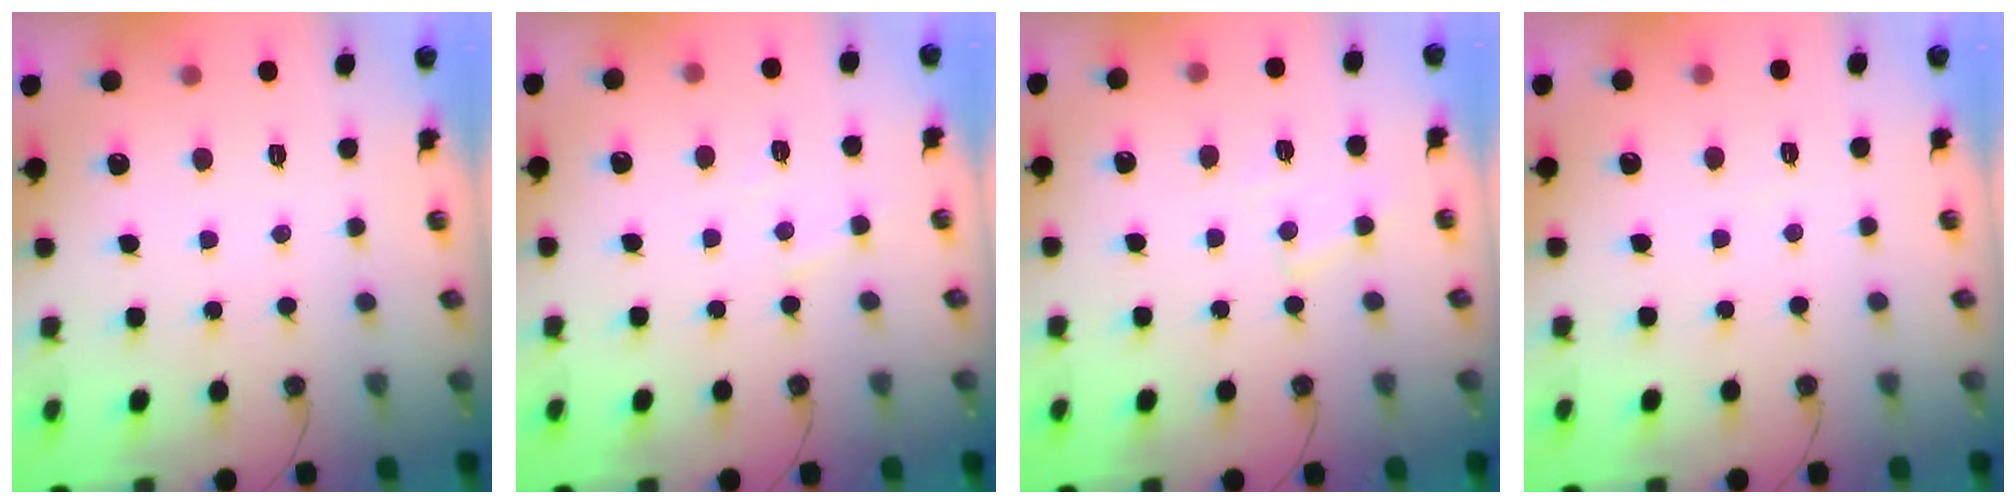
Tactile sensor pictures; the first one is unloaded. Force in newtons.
{"total": 4.4, "press": 4.3, "slide": 0.6}
{"total": 6.8, "press": 6.8, "slide": 0.3}
{"total": 3.2, "press": 3.1, "slide": 0.5}